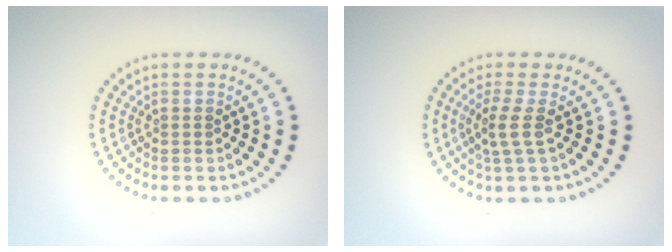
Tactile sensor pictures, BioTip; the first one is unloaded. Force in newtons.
{"total": 2.1, "press": 1.5, "slide": 1.4}